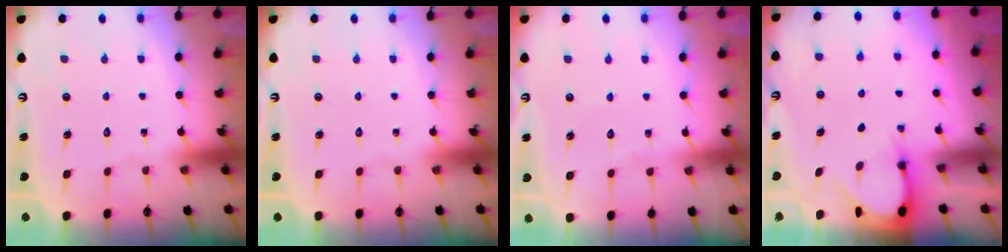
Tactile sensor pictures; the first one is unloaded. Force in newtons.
{"total": 0.0}
{"total": 2.7, "press": 2.7, "slide": 0.2}
{"total": 3.2, "press": 3.2, "slide": 0.4}